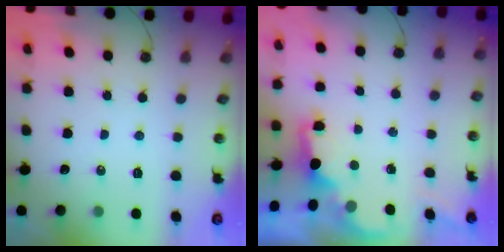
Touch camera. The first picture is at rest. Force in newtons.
{"total": 1.7, "press": 1.6, "slide": 0.6}